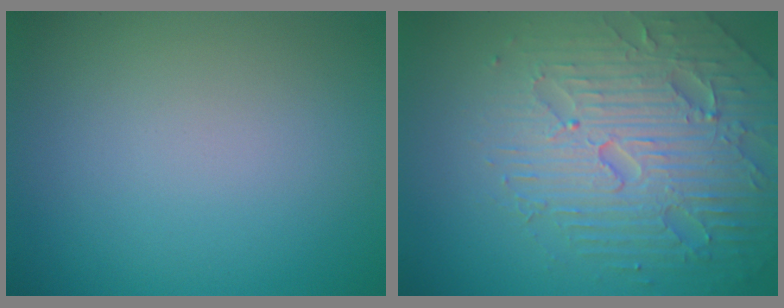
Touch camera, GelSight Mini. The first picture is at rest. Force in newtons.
{"total": 5.6, "press": 5.4, "slide": 1.4}